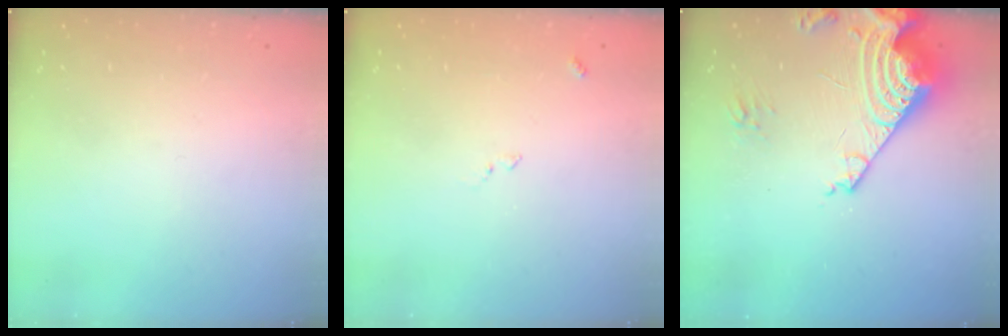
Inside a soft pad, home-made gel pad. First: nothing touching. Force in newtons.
{"total": 9.5, "press": 9.5, "slide": 0.8}
{"total": 17.4, "press": 17.3, "slide": 2.0}